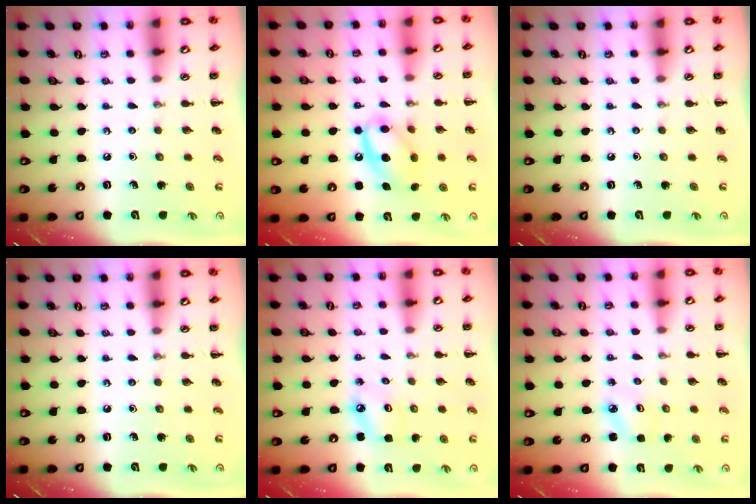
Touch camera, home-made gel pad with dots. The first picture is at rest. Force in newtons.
{"total": 13.3, "press": 13.1, "slide": 2.1}
{"total": 0.0}
{"total": 0.0}
{"total": 3.6, "press": 3.5, "slide": 0.5}
{"total": 2.3, "press": 2.2, "slide": 0.6}